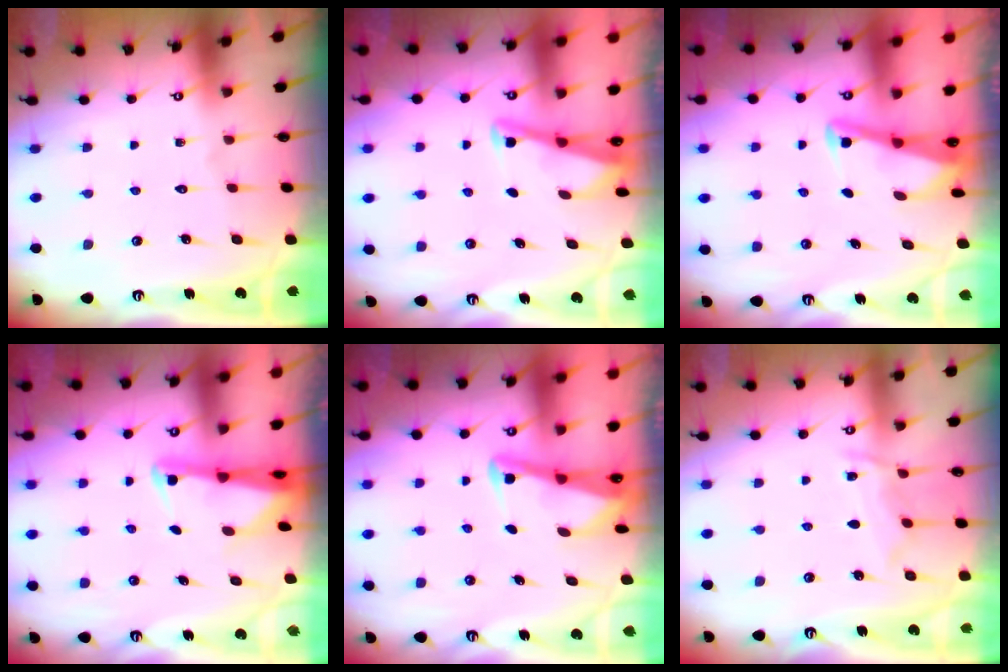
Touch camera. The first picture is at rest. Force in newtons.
{"total": 3.0, "press": 2.9, "slide": 0.4}
{"total": 2.8, "press": 2.8, "slide": 0.4}
{"total": 2.6, "press": 2.5, "slide": 0.5}
{"total": 3.0, "press": 3.0, "slide": 0.4}
{"total": 7.3, "press": 7.3, "slide": 0.7}